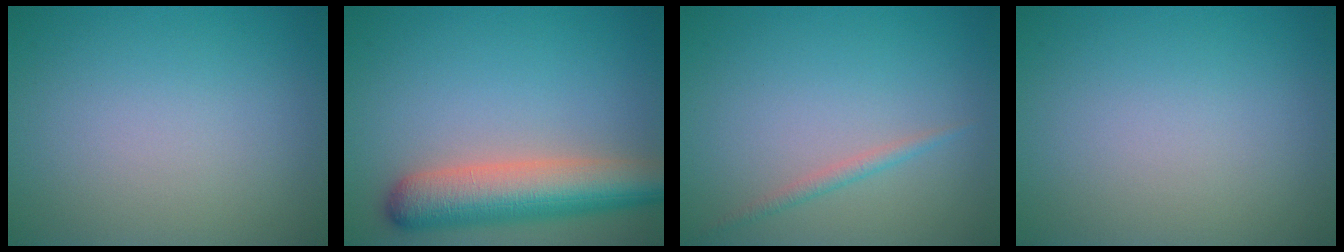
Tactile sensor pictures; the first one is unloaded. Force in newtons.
{"total": 7.4, "press": 7.4, "slide": 0.5}
{"total": 1.1, "press": 1.1, "slide": 0.0}
{"total": 0.0}